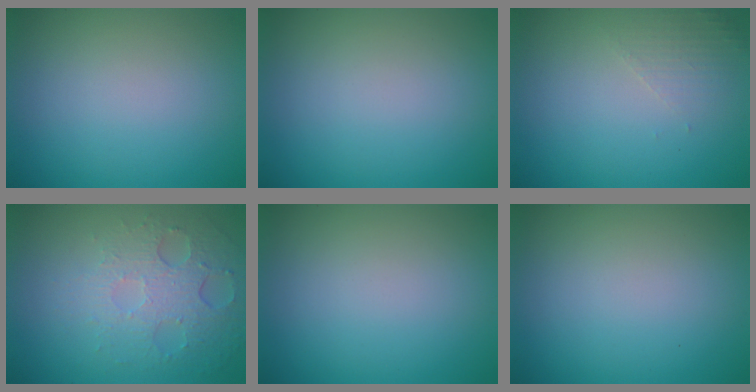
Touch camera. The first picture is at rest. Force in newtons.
{"total": 0.0}
{"total": 1.6, "press": 1.6, "slide": 0.4}
{"total": 5.1, "press": 3.6, "slide": 3.6}
{"total": 0.0}
{"total": 0.0}